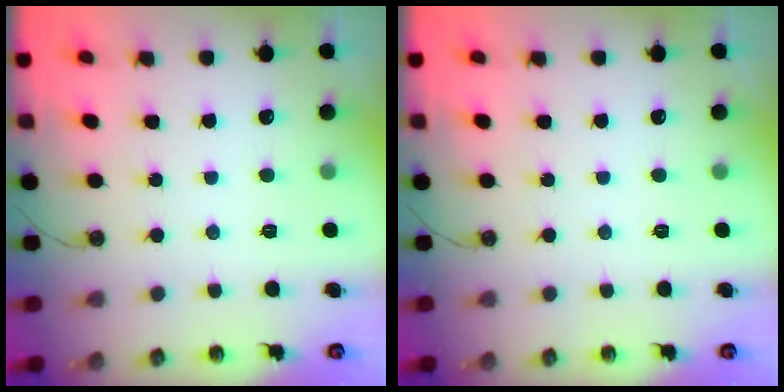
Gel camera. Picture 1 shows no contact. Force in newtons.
{"total": 0.0}